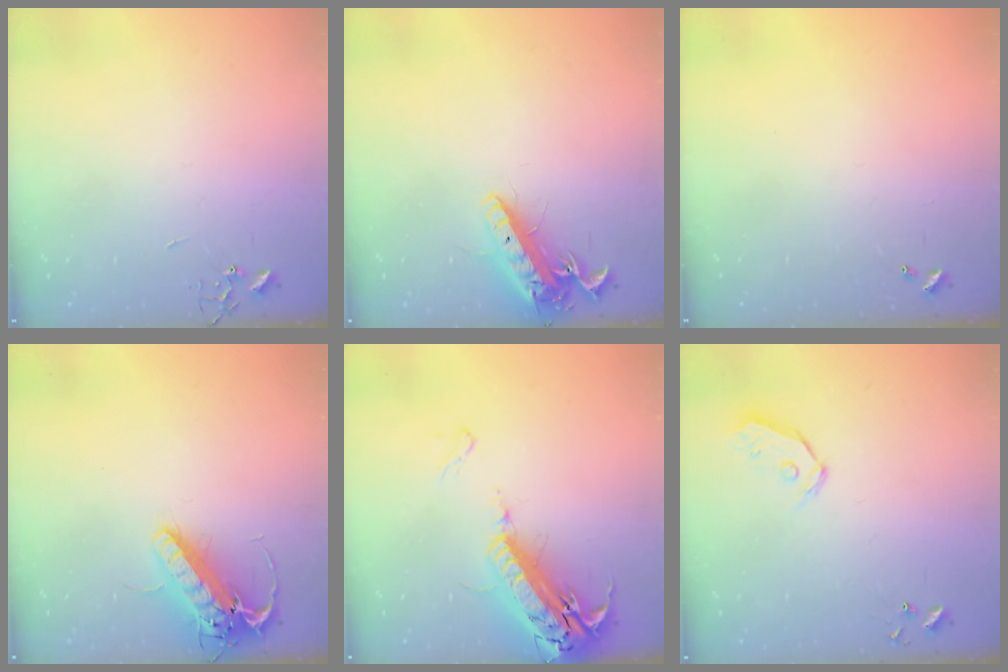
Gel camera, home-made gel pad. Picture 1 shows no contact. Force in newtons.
{"total": 14.0, "press": 13.7, "slide": 2.6}
{"total": 0.0}
{"total": 15.6, "press": 15.3, "slide": 3.2}
{"total": 21.2, "press": 20.7, "slide": 4.7}
{"total": 6.3, "press": 6.3, "slide": 0.7}